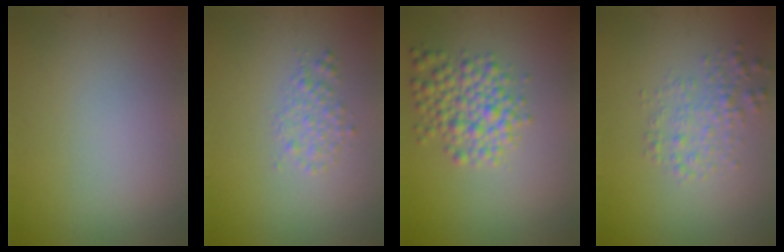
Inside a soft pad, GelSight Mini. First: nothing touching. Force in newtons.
{"total": 1.6, "press": 1.6, "slide": 0.1}
{"total": 4.1, "press": 4.1, "slide": 0.1}
{"total": 2.3, "press": 2.3, "slide": 0.0}